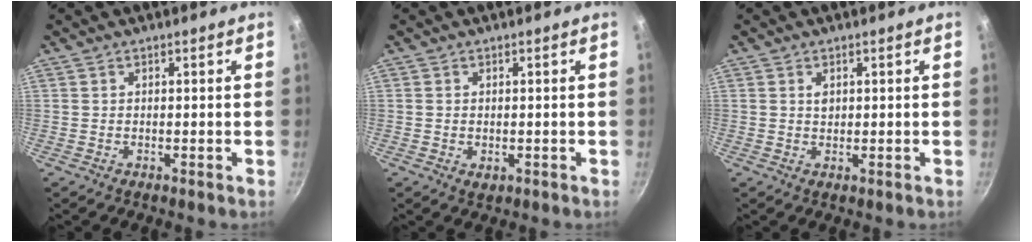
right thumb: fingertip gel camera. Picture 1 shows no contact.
{"total": 1.3, "force": [-0.1, 0.9, 0.9], "torque": [-0.013, -0.004, 0.001]}
{"total": 1.5, "force": [0.5, 0.9, 1.1], "torque": [-0.014, -0.003, 0.008]}